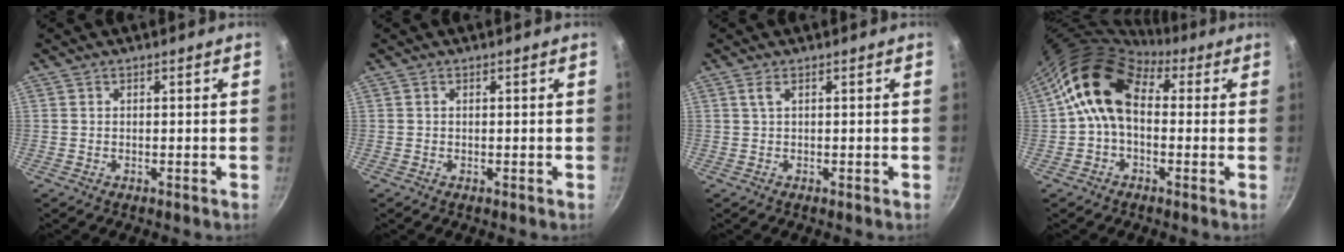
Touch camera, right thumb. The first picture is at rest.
{"total": 0.0}
{"total": 1.1, "force": [0.2, 0.1, 1.1], "torque": [-0.019, 0.000, 0.004]}
{"total": 12.2, "force": [1.7, 8.6, 8.5], "torque": [-0.132, 0.023, 0.007]}